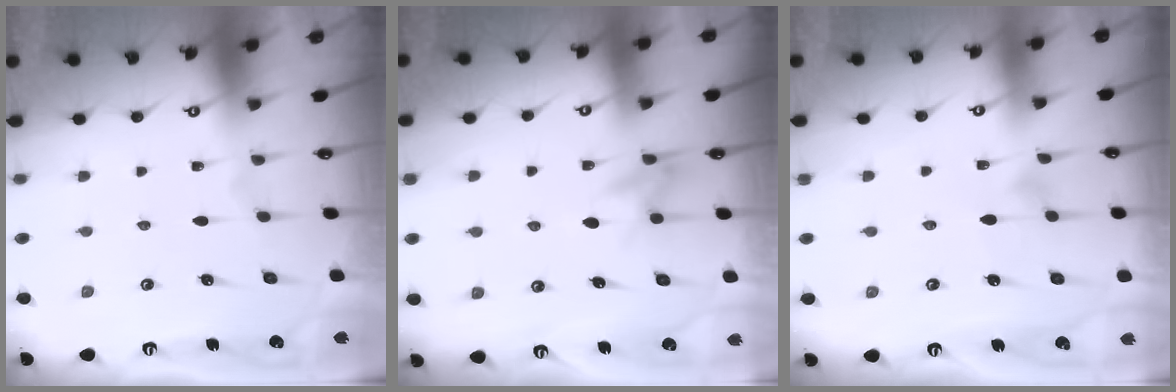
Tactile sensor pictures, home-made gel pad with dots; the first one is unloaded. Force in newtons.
{"total": 5.8, "press": 5.7, "slide": 0.7}
{"total": 3.3, "press": 3.3, "slide": 0.1}